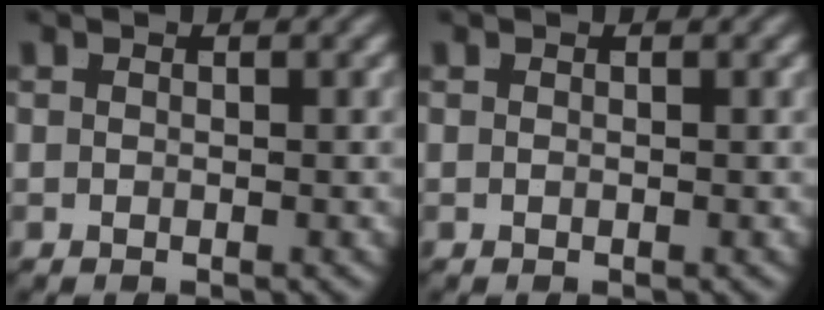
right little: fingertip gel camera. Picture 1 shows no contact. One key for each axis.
{"total": 0.0}